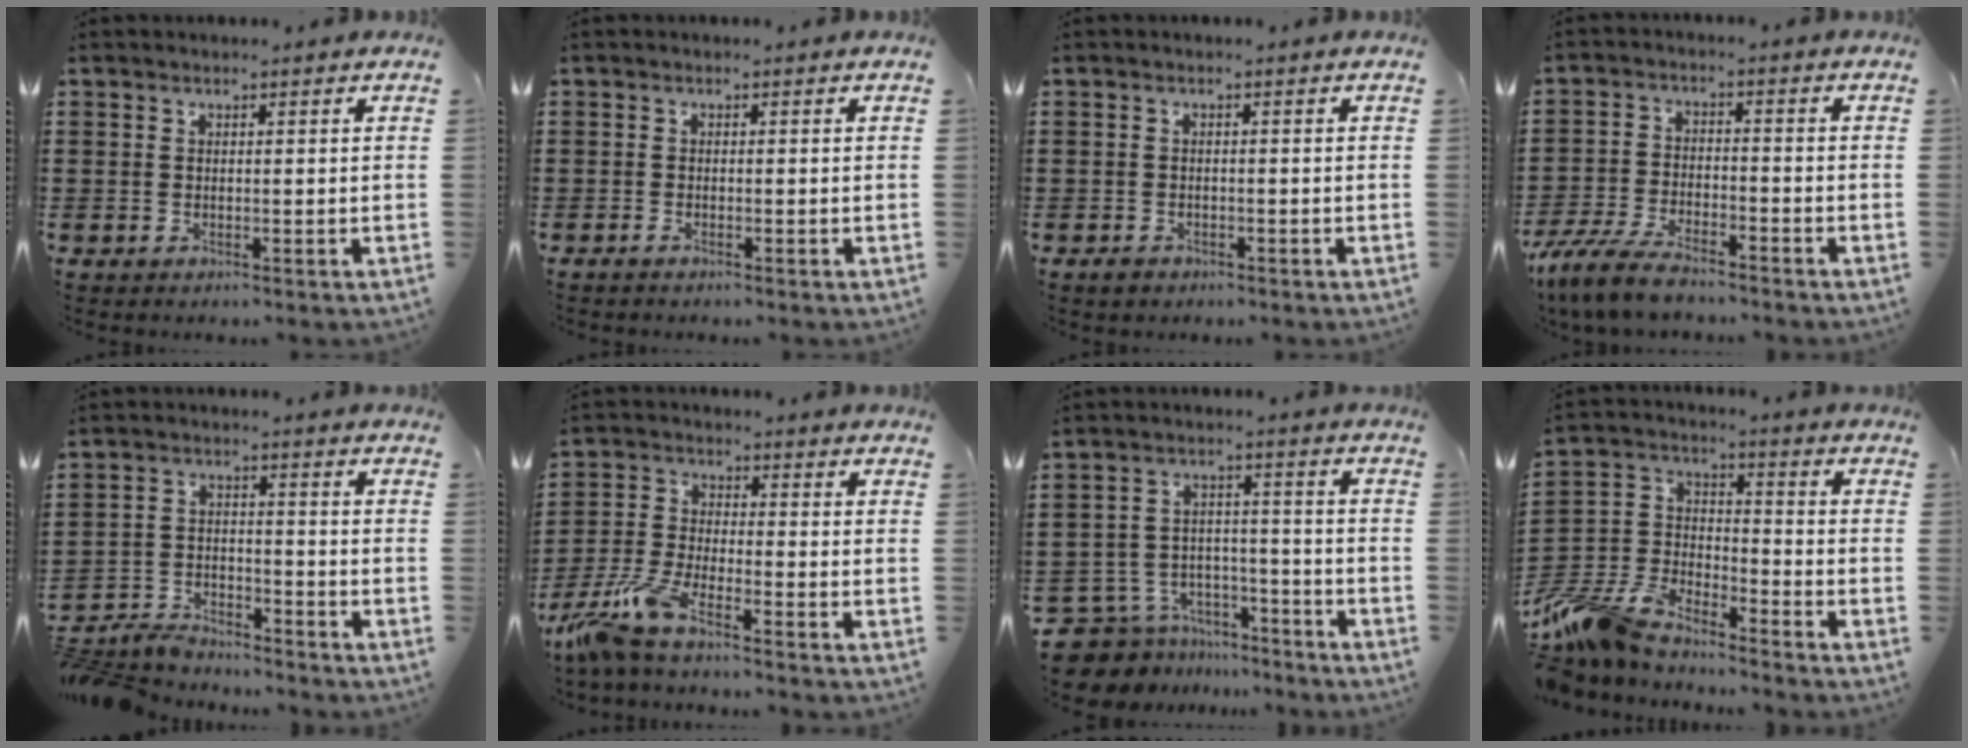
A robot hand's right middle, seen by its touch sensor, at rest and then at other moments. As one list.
[{"total": 0.6, "force": [-0.6, 0.1, 0.3], "torque": [-0.008, -0.003, -0.011]}, {"total": 1.0, "force": [-0.7, 0.5, 0.4], "torque": [-0.011, -0.002, -0.015]}, {"total": 6.4, "force": [-5.6, 1.2, 2.9], "torque": [-0.080, -0.004, -0.111]}, {"total": 5.2, "force": [-5.0, 1.1, 0.9], "torque": [-0.030, 0.005, -0.105]}, {"total": 7.5, "force": [-6.0, 1.1, 4.4], "torque": [-0.123, -0.017, -0.124]}, {"total": 7.4, "force": [-7.1, 1.8, 0.6], "torque": [-0.034, 0.011, -0.147]}, {"total": 9.3, "force": [-8.7, 1.7, 2.7], "torque": [-0.085, 0.003, -0.183]}]